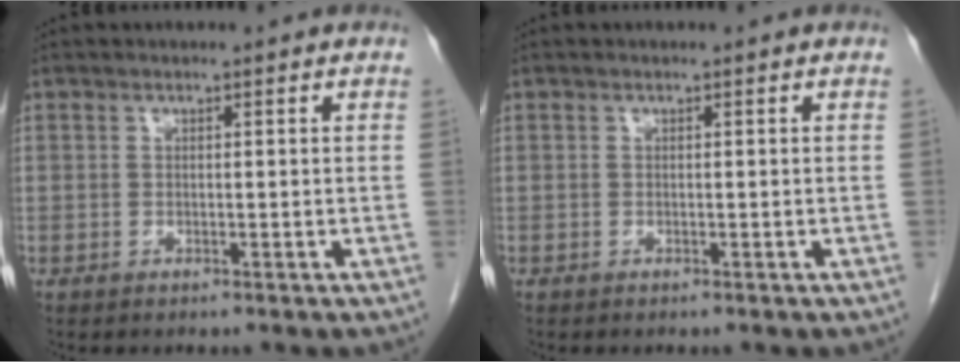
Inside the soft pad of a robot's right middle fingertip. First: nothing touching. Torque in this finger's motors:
{"motor_torque": [-0.19, 0.20, 0.00, -0.01]}